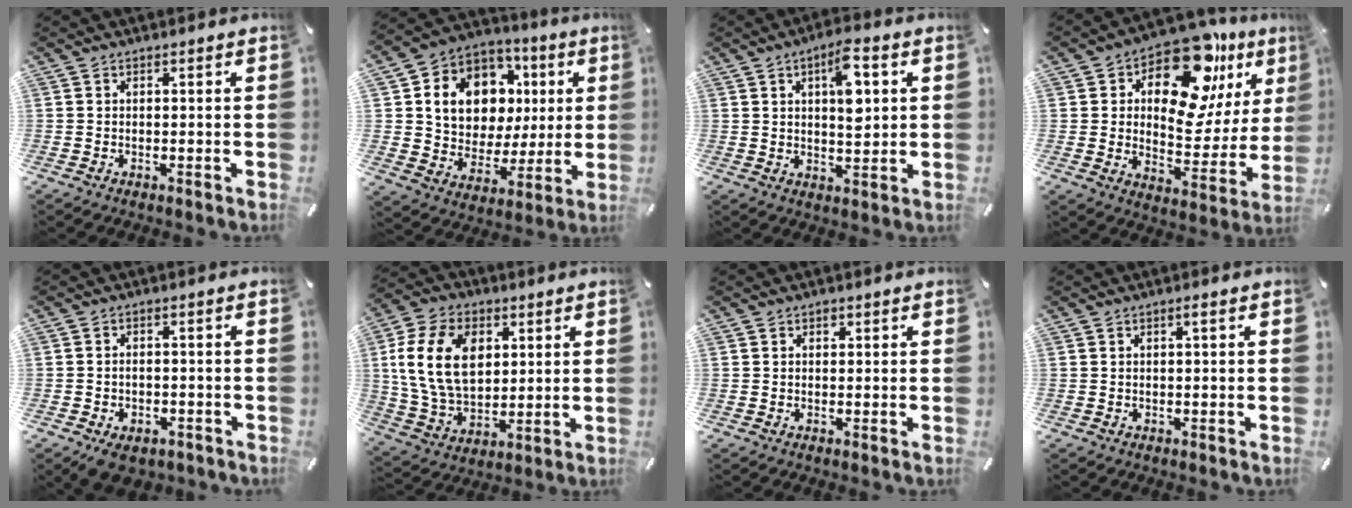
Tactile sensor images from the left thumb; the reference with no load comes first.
{"total": 13.4, "force": [3.4, 11.4, 6.2], "torque": [-0.106, -0.018, 0.075]}
{"total": 9.1, "force": [3.0, 3.9, 7.7], "torque": [-0.105, -0.010, 0.044]}
{"total": 17.1, "force": [10.9, 8.9, 9.8], "torque": [-0.145, -0.088, 0.187]}
{"total": 3.6, "force": [-2.1, 2.4, 1.8], "torque": [-0.028, 0.012, -0.038]}
{"total": 15.7, "force": [3.5, 11.4, 10.2], "torque": [-0.221, 0.008, 0.060]}
{"total": 0.6, "force": [0.2, 0.5, 0.2], "torque": [-0.002, 0.002, 0.004]}
{"total": 1.0, "force": [0.2, 0.0, 1.0], "torque": [-0.019, -0.001, 0.002]}